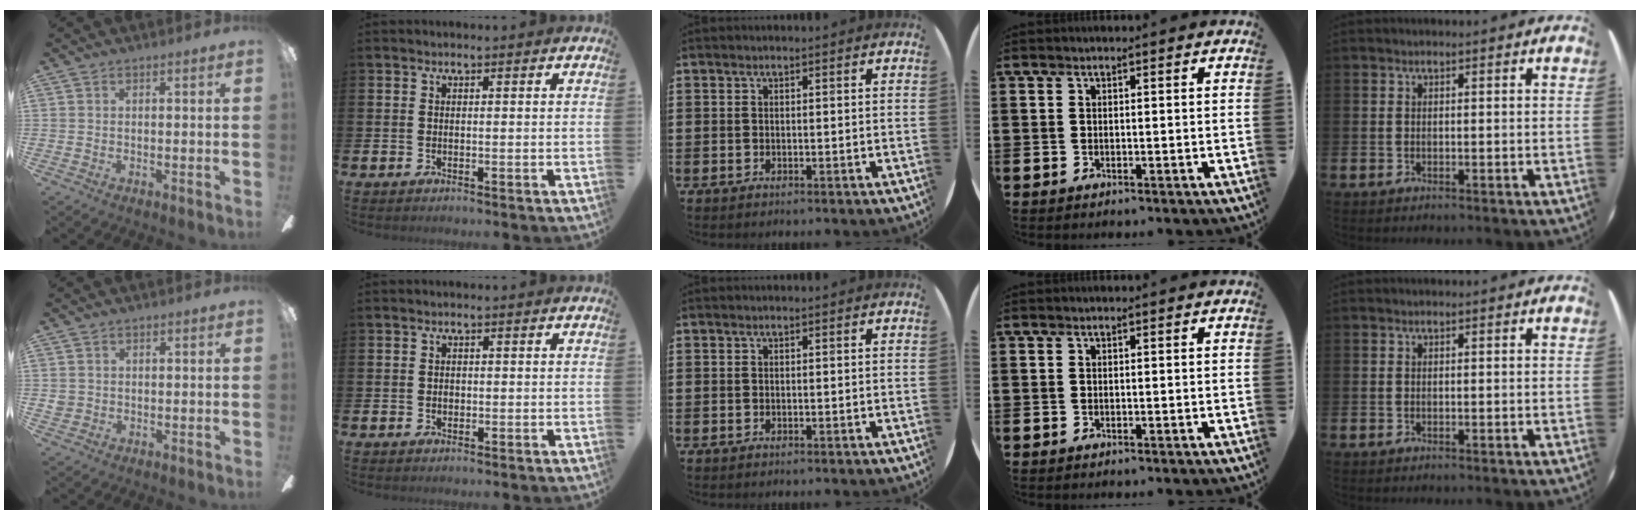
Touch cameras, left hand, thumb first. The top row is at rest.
{"thumb": {"total": 1.9, "force": [0.1, 1.8, 0.4], "torque": [-0.010, 0.004, 0.002]}, "index": {"total": 0.7, "force": [-0.1, 0.6, 0.4], "torque": [0.000, 0.001, -0.005]}}